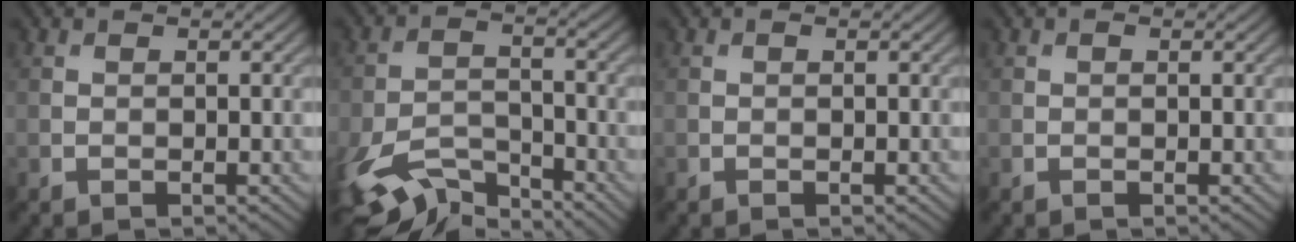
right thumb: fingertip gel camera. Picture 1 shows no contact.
{"total": 8.3, "force": [-6.2, 3.3, 4.3], "torque": [-0.093, -0.013, -0.127]}
{"total": 0.0}
{"total": 0.0}